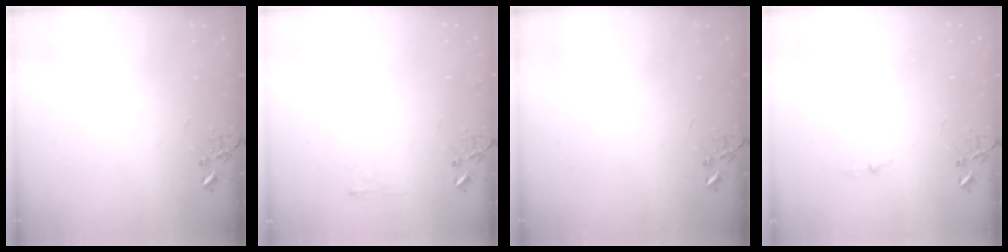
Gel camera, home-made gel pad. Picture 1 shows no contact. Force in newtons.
{"total": 5.7, "press": 5.7, "slide": 0.8}
{"total": 0.0}
{"total": 3.2, "press": 3.2, "slide": 0.5}